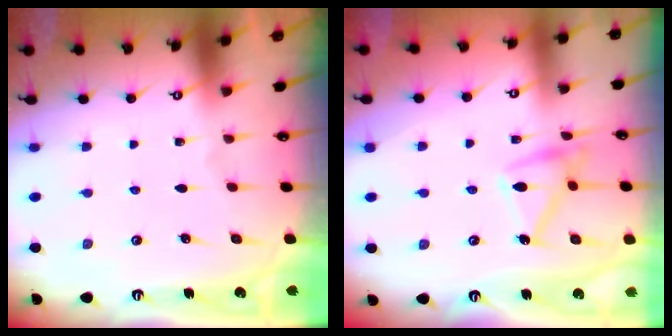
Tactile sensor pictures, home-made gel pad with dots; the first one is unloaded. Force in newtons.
{"total": 12.9, "press": 12.9, "slide": 0.3}